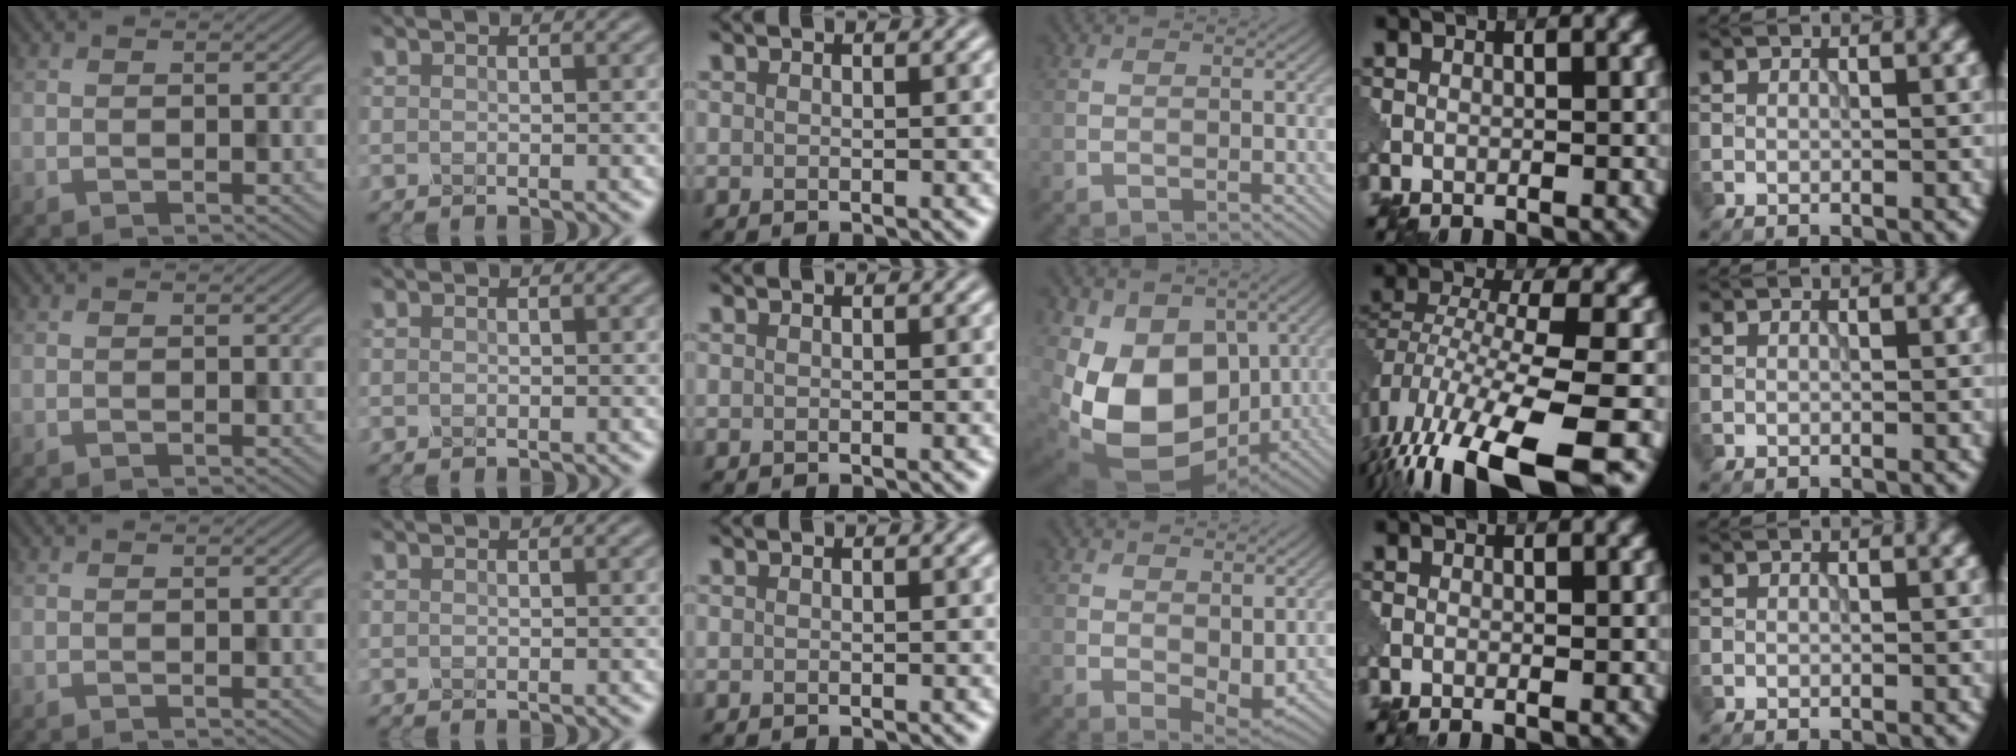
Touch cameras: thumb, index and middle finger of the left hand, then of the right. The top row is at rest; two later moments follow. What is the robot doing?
{"motion": "squeeze", "object": "foam earplug"}